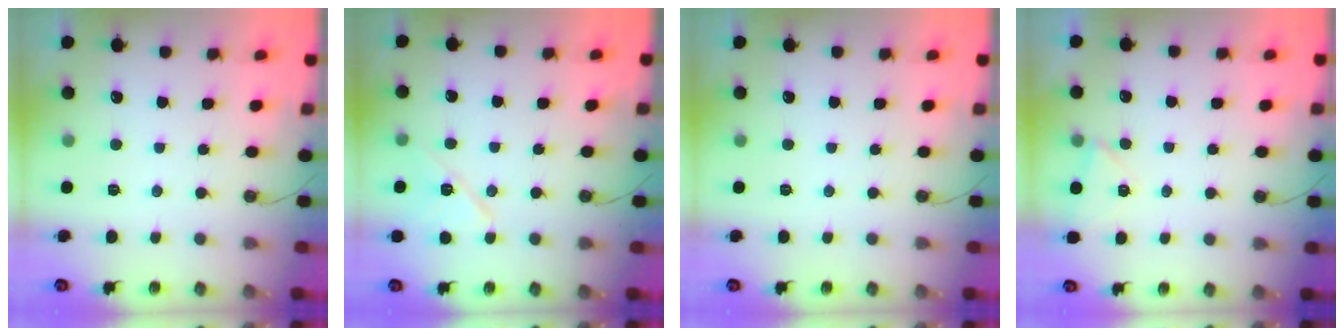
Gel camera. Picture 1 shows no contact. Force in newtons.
{"total": 8.6, "press": 7.3, "slide": 4.6}
{"total": 0.0}
{"total": 3.7, "press": 2.6, "slide": 2.6}